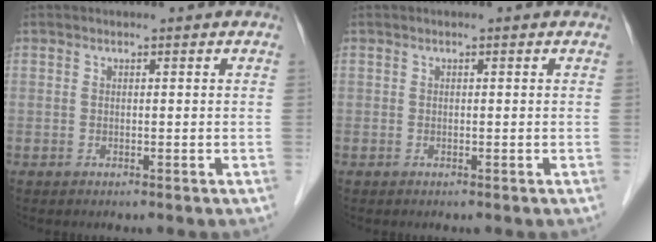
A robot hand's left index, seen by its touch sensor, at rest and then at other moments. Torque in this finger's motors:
{"motor_torque": [0.01, 0.01, -0.03, -0.01]}